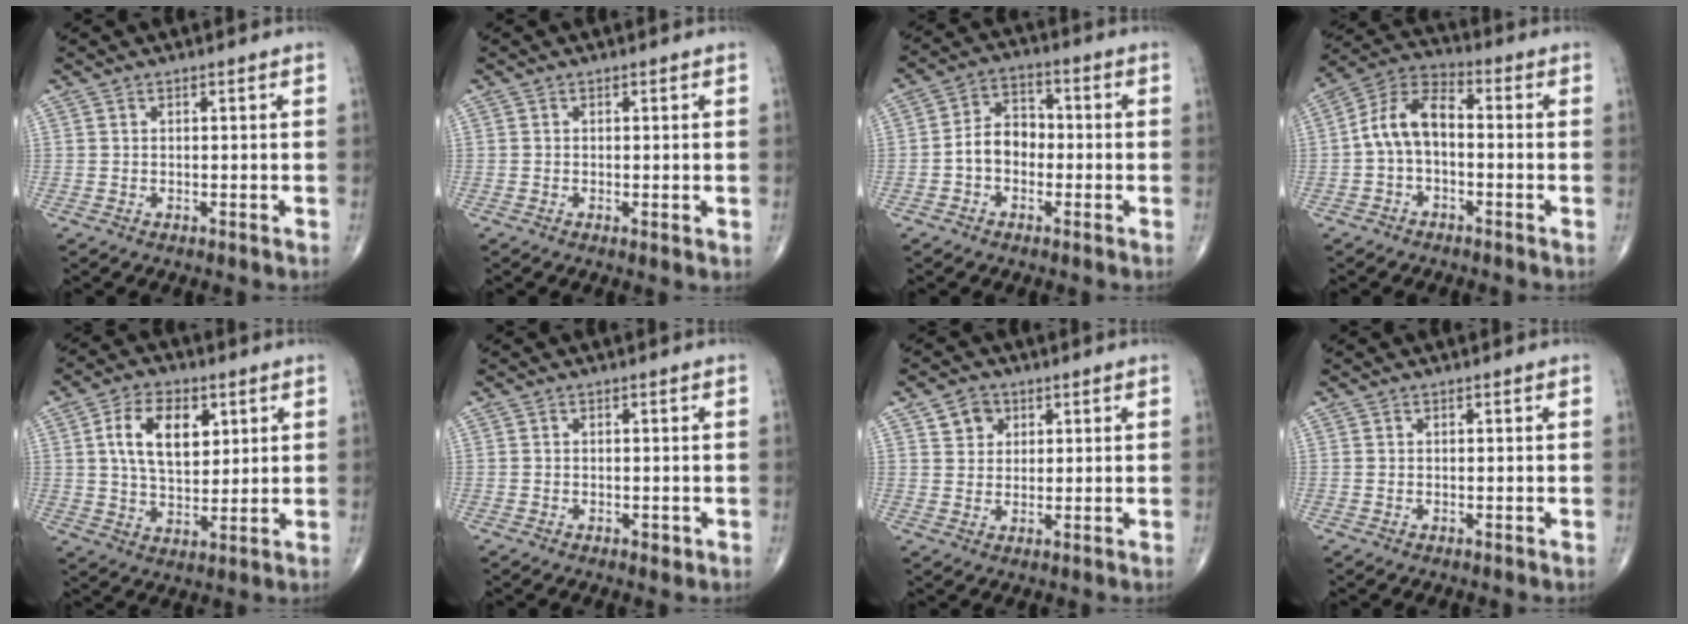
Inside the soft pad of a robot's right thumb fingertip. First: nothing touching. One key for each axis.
{"total": 1.1, "fx": -0.1, "fy": 0.4, "fz": 1.0, "tx": -0.019, "ty": -0.005, "tz": -0.004}
{"total": 7.2, "fx": -1.4, "fy": 5.4, "fz": 4.5, "tx": -0.057, "ty": 0.031, "tz": -0.040}
{"total": 9.3, "fx": -0.9, "fy": 5.5, "fz": 7.4, "tx": -0.134, "ty": 0.036, "tz": -0.032}
{"total": 11.5, "fx": 3.5, "fy": 6.7, "fz": 8.7, "tx": -0.130, "ty": -0.011, "tz": 0.063}
{"total": 1.3, "fx": -0.5, "fy": 0.7, "fz": 0.9, "tx": -0.011, "ty": -0.001, "tz": -0.007}
{"total": 4.4, "fx": 2.0, "fy": 3.6, "fz": 1.5, "tx": -0.003, "ty": -0.007, "tz": 0.031}
{"total": 0.0}